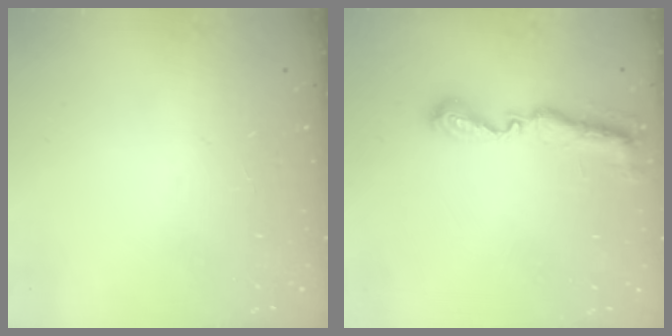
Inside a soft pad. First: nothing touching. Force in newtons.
{"total": 8.1, "press": 8.1, "slide": 0.5}